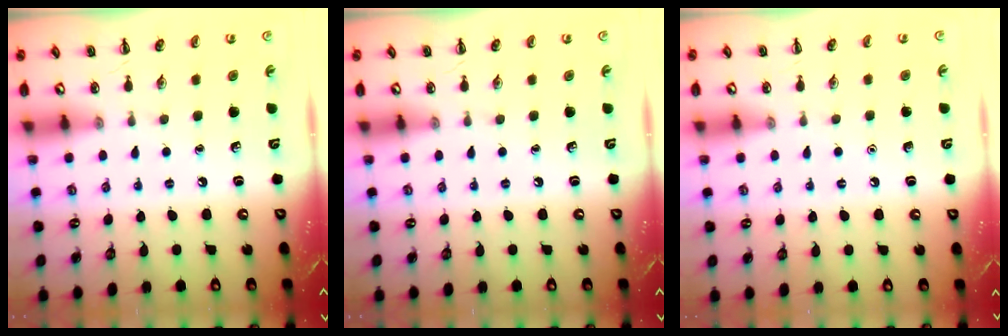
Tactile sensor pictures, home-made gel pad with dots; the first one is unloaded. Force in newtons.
{"total": 0.0}
{"total": 1.6, "press": 1.6, "slide": 0.1}